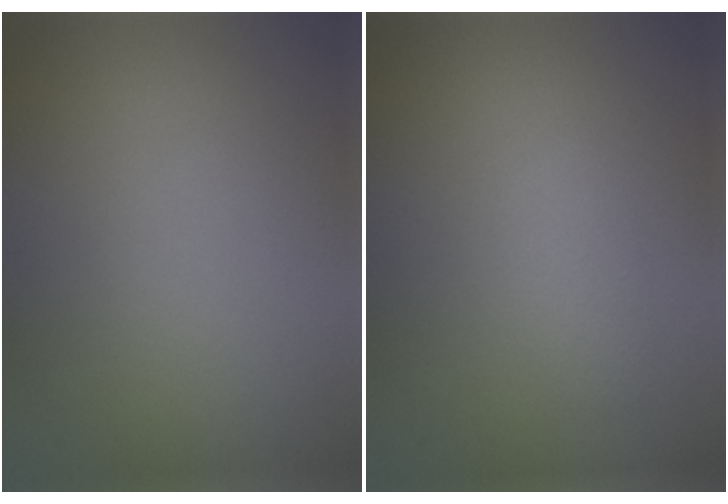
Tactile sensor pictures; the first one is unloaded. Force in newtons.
{"total": 1.7, "press": 1.7, "slide": 0.2}